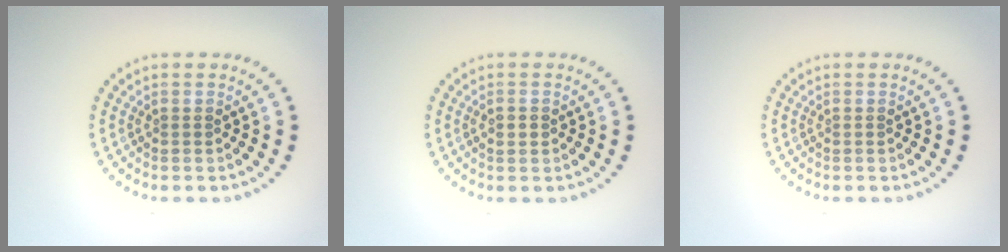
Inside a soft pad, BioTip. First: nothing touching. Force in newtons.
{"total": 1.1, "press": 1.1, "slide": 0.2}
{"total": 0.0}